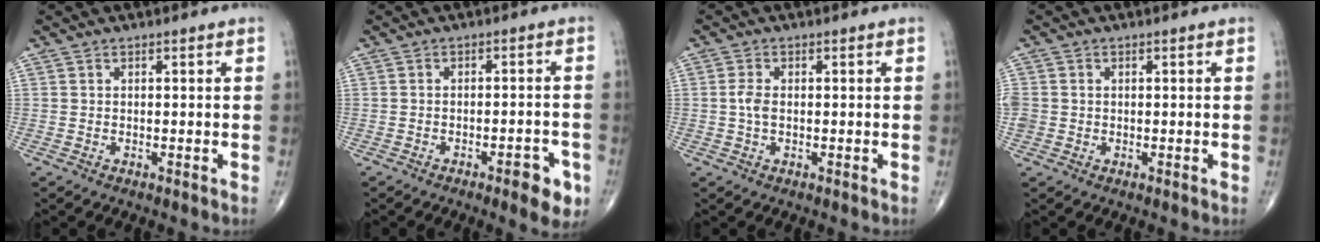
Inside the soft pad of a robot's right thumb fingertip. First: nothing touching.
{"total": 5.8, "force": [-3.1, 1.8, 4.6], "torque": [-0.042, 0.013, -0.037]}
{"total": 2.3, "force": [-0.2, 1.3, 1.9], "torque": [-0.046, 0.002, -0.007]}
{"total": 3.2, "force": [-0.3, 2.8, 1.4], "torque": [-0.036, 0.006, -0.002]}